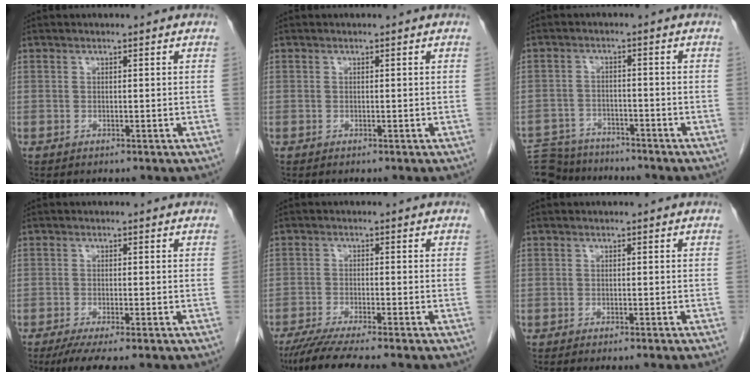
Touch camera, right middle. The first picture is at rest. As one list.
[{"total": 0.0}, {"total": 10.7, "force": [-10.1, 3.2, 1.7], "torque": [-0.038, 0.008, -0.153]}, {"total": 5.2, "force": [-4.1, 0.0, 3.3], "torque": [-0.049, -0.013, -0.065]}, {"total": 7.9, "force": [-6.6, -0.7, 4.2], "torque": [-0.059, -0.024, -0.108]}, {"total": 3.4, "force": [-2.9, -0.5, 1.6], "torque": [-0.013, 0.002, -0.038]}]